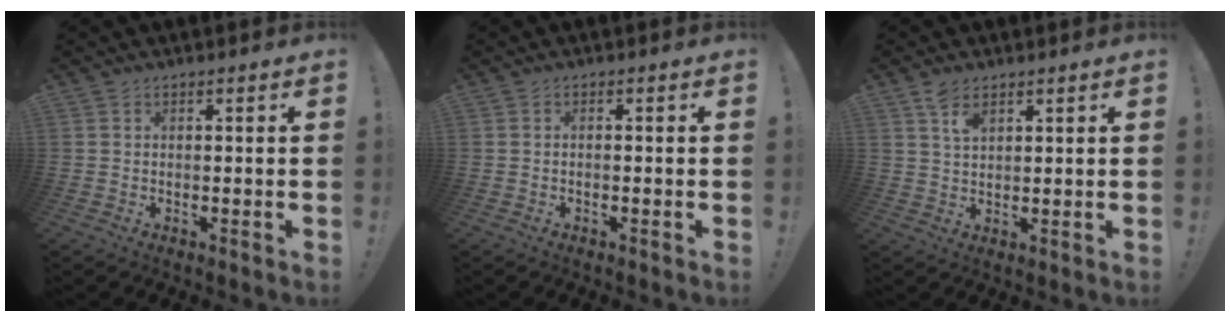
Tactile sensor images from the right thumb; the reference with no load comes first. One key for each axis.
{"total": 0.8, "fx": -0.7, "fy": -0.1, "fz": 0.4, "tx": -0.009, "ty": 0.000, "tz": -0.011}
{"total": 4.7, "fx": 2.9, "fy": 2.3, "fz": 2.9, "tx": -0.045, "ty": -0.011, "tz": 0.052}